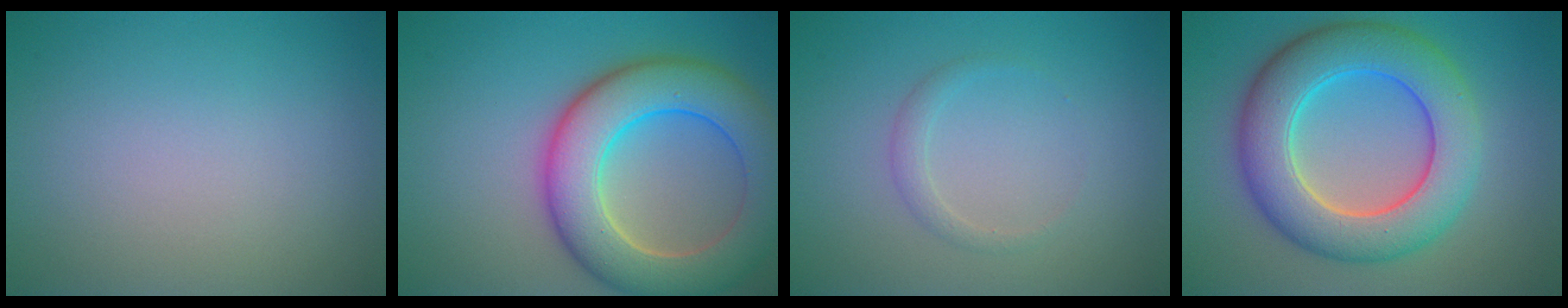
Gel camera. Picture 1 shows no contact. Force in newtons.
{"total": 9.6, "press": 9.6, "slide": 0.4}
{"total": 1.2, "press": 1.2, "slide": 0.1}
{"total": 9.2, "press": 9.2, "slide": 0.4}